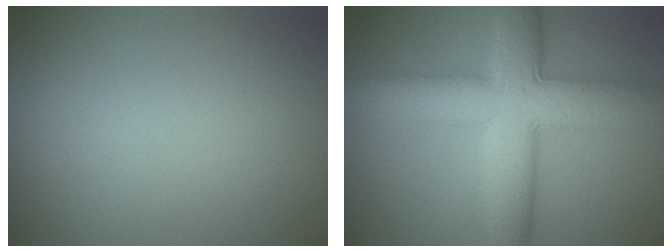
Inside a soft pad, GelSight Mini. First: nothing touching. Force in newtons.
{"total": 8.9, "press": 8.9, "slide": 0.2}